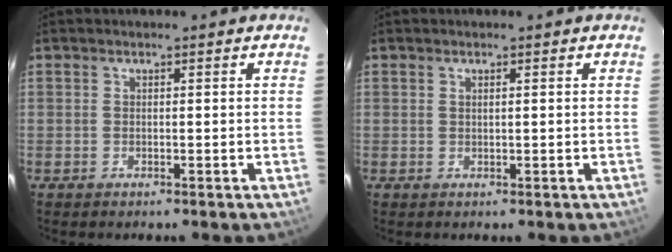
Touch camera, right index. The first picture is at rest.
{"total": 0.6, "force": [0.3, 0.0, 0.5], "torque": [-0.009, 0.003, 0.005]}